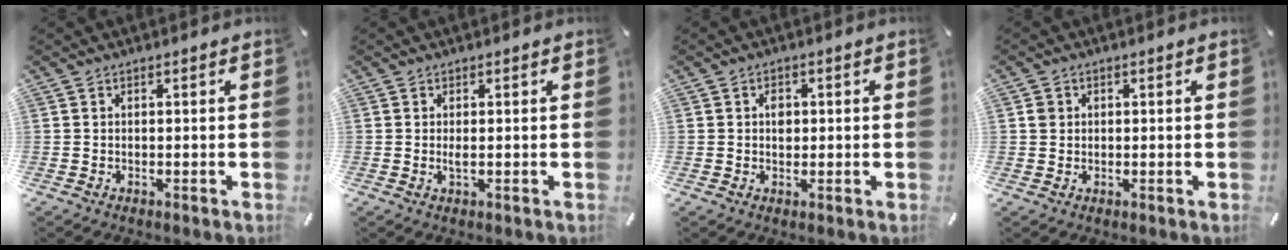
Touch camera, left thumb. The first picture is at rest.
{"total": 1.5, "force": [0.1, 0.2, 1.5], "torque": [-0.029, -0.005, 0.001]}
{"total": 2.5, "force": [0.2, 2.0, 1.5], "torque": [-0.016, -0.001, 0.000]}
{"total": 1.7, "force": [0.3, 1.6, 0.4], "torque": [-0.001, 0.002, 0.001]}